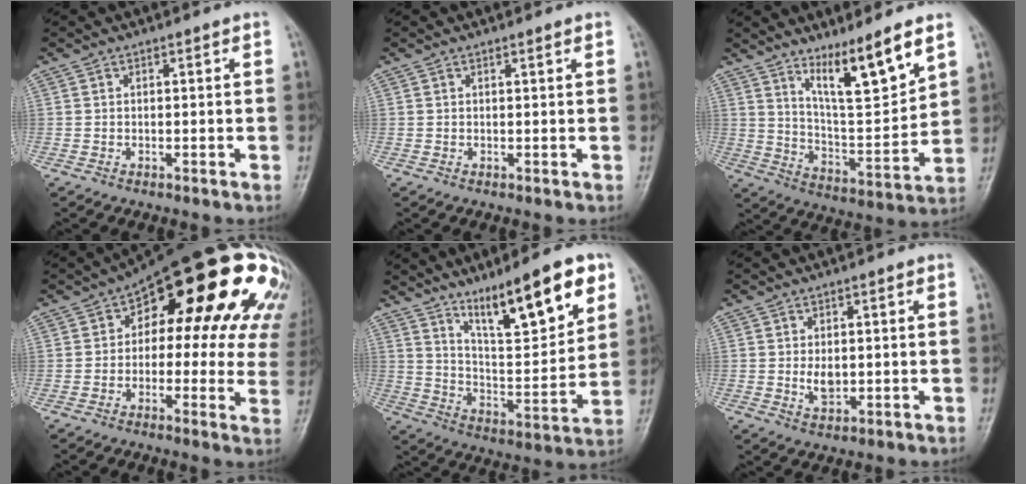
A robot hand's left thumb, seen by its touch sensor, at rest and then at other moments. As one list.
[{"total": 0.5, "force": [0.3, 0.1, 0.4], "torque": [-0.006, 0.000, 0.004]}, {"total": 13.0, "force": [8.6, 2.2, 9.5], "torque": [-0.145, -0.065, 0.161]}, {"total": 25.0, "force": [8.1, 11.6, 20.7], "torque": [-0.216, 0.037, 0.104]}, {"total": 18.2, "force": [10.8, 4.9, 13.8], "torque": [-0.184, -0.052, 0.188]}, {"total": 3.7, "force": [0.0, 2.5, 2.8], "torque": [-0.036, -0.005, 0.003]}]